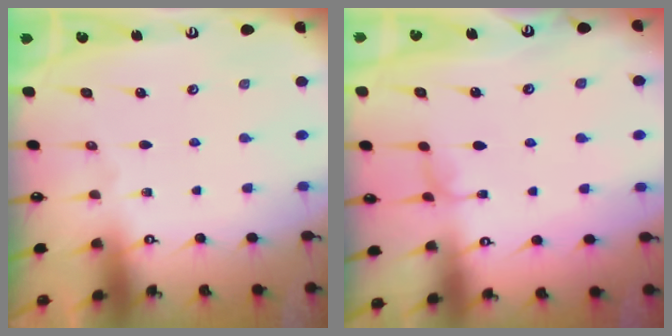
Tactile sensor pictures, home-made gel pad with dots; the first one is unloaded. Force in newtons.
{"total": 2.3, "press": 2.2, "slide": 0.3}